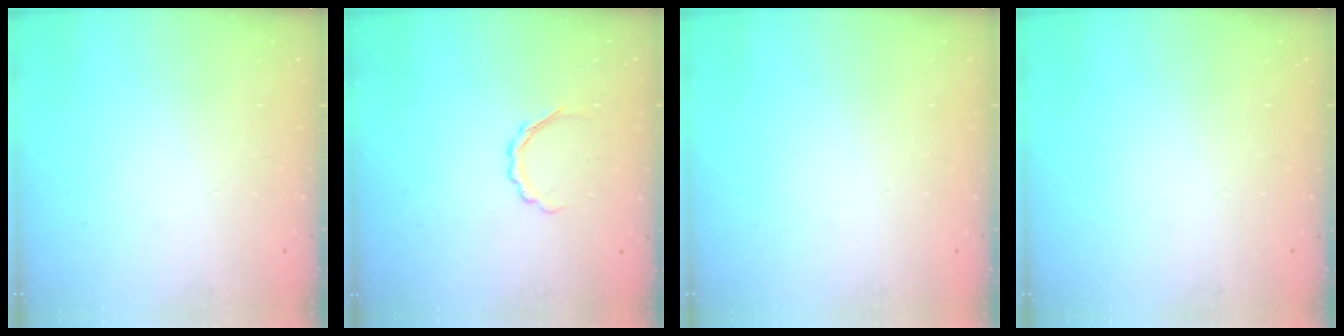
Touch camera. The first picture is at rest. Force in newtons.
{"total": 3.5, "press": 3.4, "slide": 1.0}
{"total": 0.0}
{"total": 0.0}